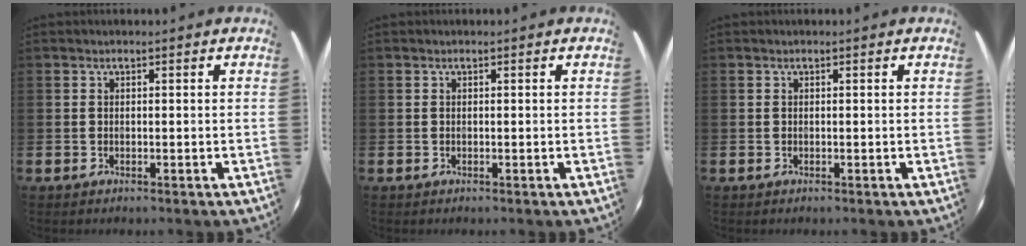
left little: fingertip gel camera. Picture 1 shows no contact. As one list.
[{"total": 0.0}, {"total": 0.0}]